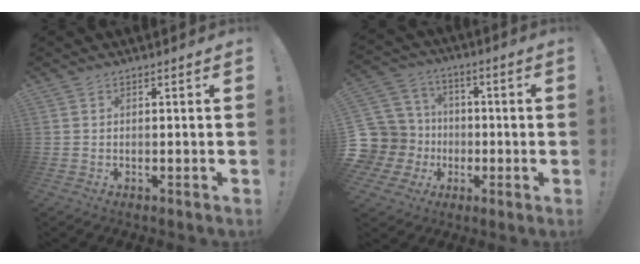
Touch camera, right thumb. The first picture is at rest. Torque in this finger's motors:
{"motor_torque": [2.19, 0.78, 1.27, -1.44, 0.10]}